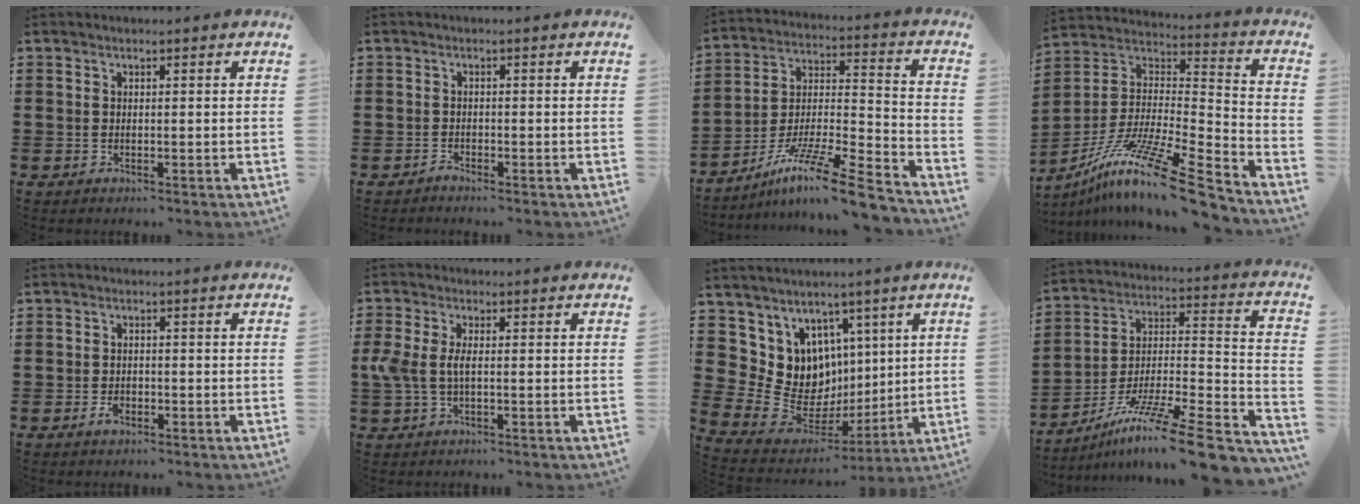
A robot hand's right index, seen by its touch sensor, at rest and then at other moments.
{"total": 1.0, "force": [-0.9, 0.3, 0.1], "torque": [-0.005, 0.001, -0.020]}
{"total": 11.8, "force": [-9.3, 0.7, 7.3], "torque": [-0.123, 0.012, -0.181]}
{"total": 15.5, "force": [-11.4, 1.0, 10.5], "torque": [-0.192, 0.022, -0.212]}
{"total": 1.8, "force": [-1.0, 0.9, 1.2], "torque": [-0.030, -0.003, -0.020]}
{"total": 4.1, "force": [-0.4, 1.8, 3.7], "torque": [-0.096, -0.006, -0.017]}
{"total": 9.2, "force": [1.9, 8.9, 1.3], "torque": [-0.079, -0.042, 0.047]}
{"total": 13.0, "force": [-9.3, 1.3, 9.0], "torque": [-0.147, 0.011, -0.169]}